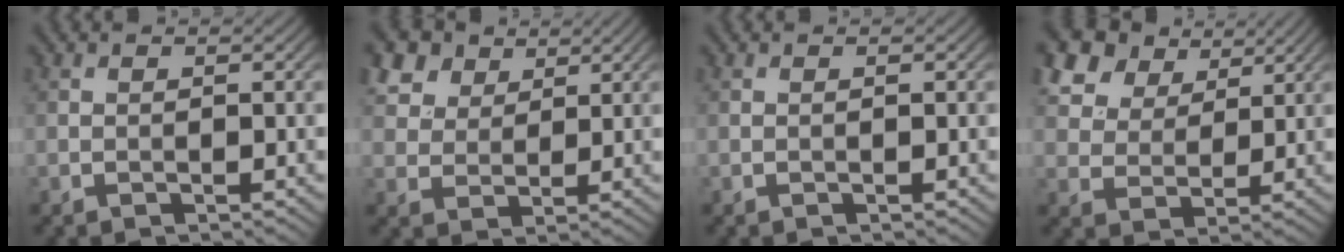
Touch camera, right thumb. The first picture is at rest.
{"total": 8.4, "force": [5.4, 5.3, 3.7], "torque": [-0.127, 0.003, 0.108]}
{"total": 0.0}
{"total": 11.6, "force": [7.2, 7.3, 5.3], "torque": [-0.169, 0.012, 0.149]}